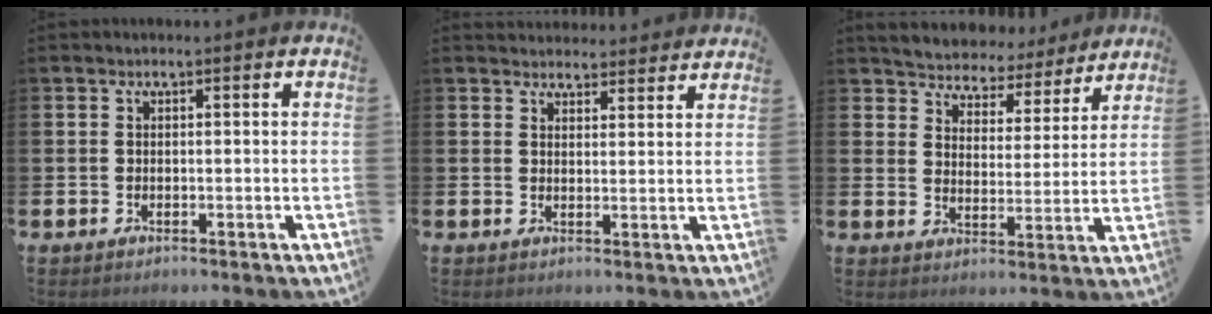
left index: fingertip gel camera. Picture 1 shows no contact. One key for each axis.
{"total": 3.5, "fx": 3.4, "fy": 0.9, "fz": -0.2, "tx": 0.004, "ty": -0.019, "tz": 0.062}
{"total": 5.3, "fx": 5.0, "fy": 1.6, "fz": -0.1, "tx": -0.025, "ty": -0.047, "tz": 0.084}